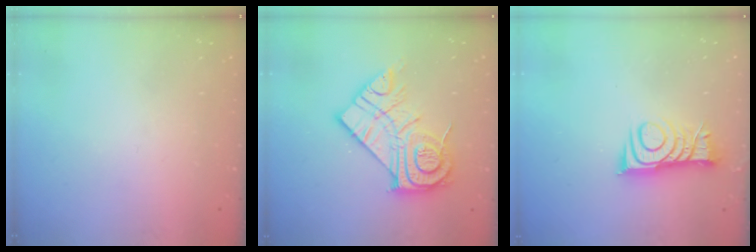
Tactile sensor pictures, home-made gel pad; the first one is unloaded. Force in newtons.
{"total": 17.8, "press": 17.8, "slide": 1.2}
{"total": 8.8, "press": 8.8, "slide": 0.1}